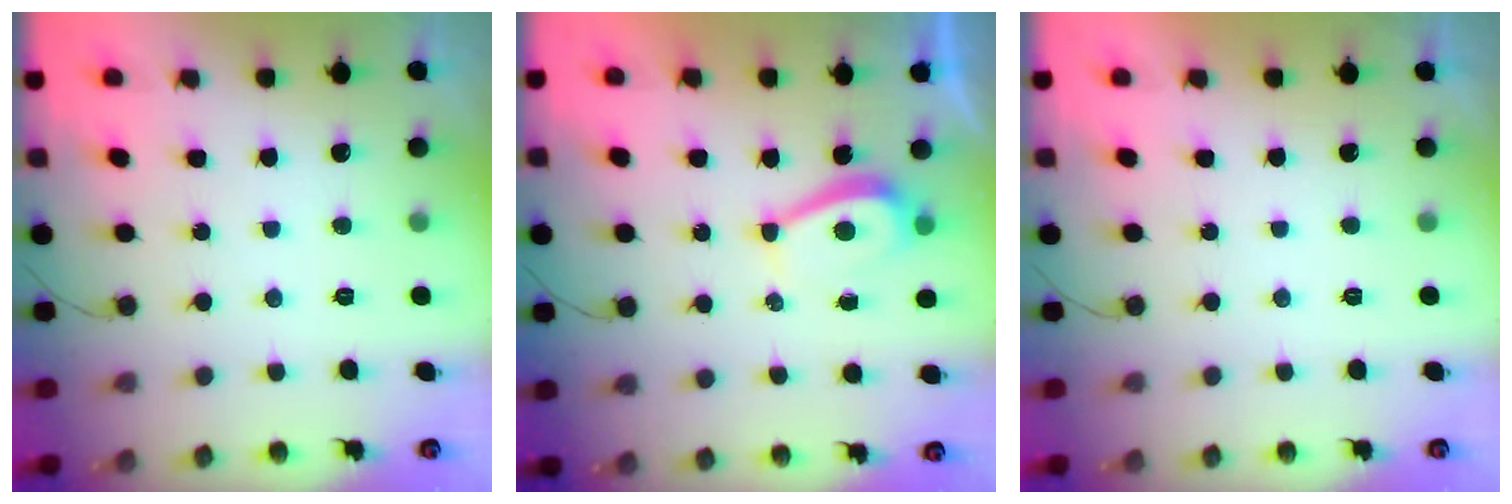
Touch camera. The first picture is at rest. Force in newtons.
{"total": 5.0, "press": 5.0, "slide": 0.7}
{"total": 2.4, "press": 2.3, "slide": 0.4}